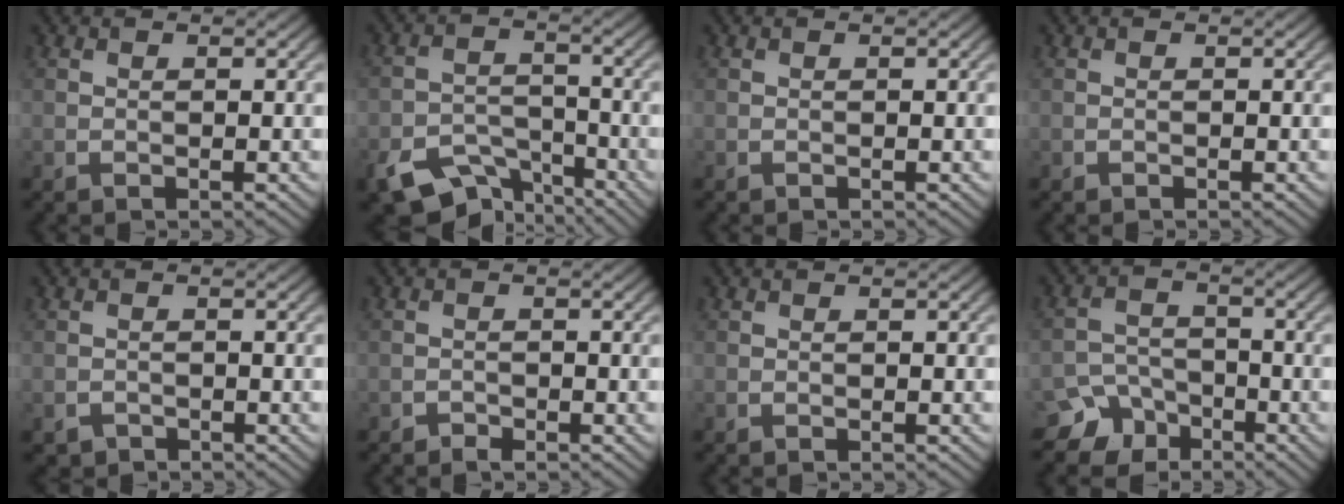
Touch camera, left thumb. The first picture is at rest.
{"total": 7.9, "force": [-5.7, 4.1, 3.7], "torque": [-0.070, -0.016, -0.106]}
{"total": 0.0}
{"total": 0.0}
{"total": 1.1, "force": [-0.9, 0.6, 0.1], "torque": [-0.003, -0.001, -0.019]}
{"total": 0.9, "force": [-0.8, 0.3, 0.2], "torque": [-0.001, 0.000, -0.017]}
{"total": 0.0}
{"total": 6.2, "force": [-4.6, 3.9, 1.4], "torque": [-0.017, -0.008, -0.087]}